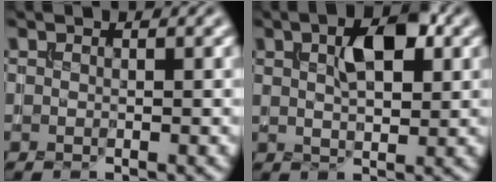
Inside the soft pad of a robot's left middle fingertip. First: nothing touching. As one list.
[{"total": 4.9, "force": [1.8, 2.2, 4.0], "torque": [-0.067, 0.009, 0.030]}]